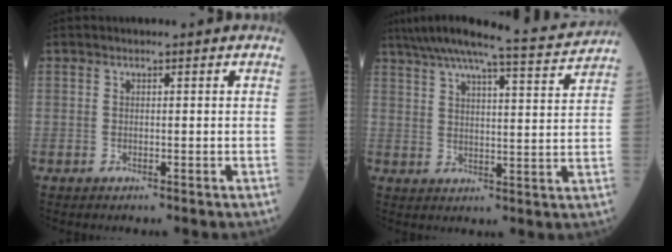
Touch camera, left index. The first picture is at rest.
{"total": 13.0, "force": [12.1, -0.6, 4.5], "torque": [-0.081, -0.018, 0.164]}